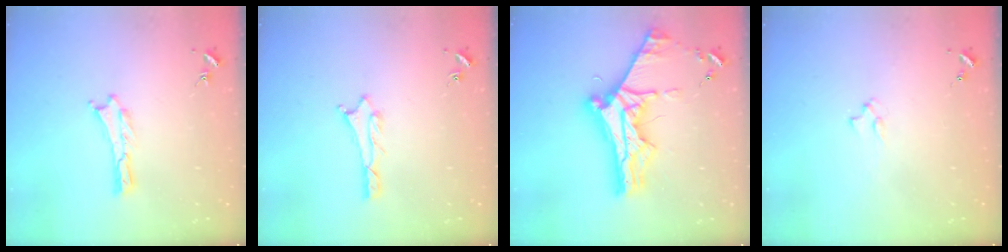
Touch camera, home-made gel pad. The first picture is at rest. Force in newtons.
{"total": 1.1, "press": 1.0, "slide": 0.1}
{"total": 10.9, "press": 10.8, "slide": 1.0}
{"total": 1.3, "press": 1.3, "slide": 0.3}